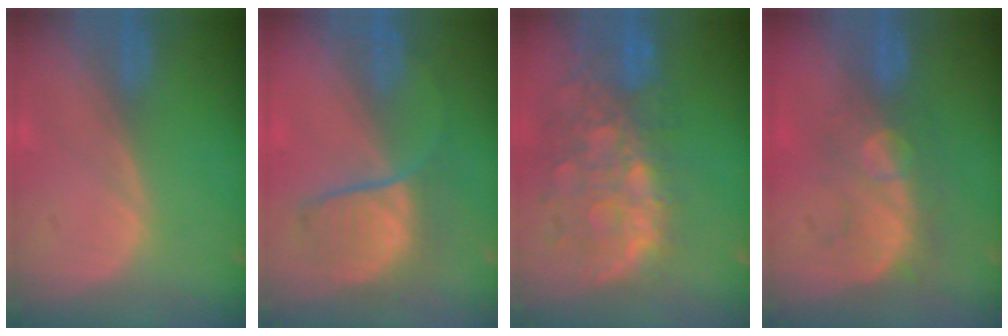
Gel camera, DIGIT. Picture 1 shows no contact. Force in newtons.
{"total": 7.2, "press": 7.2, "slide": 0.3}
{"total": 11.4, "press": 9.7, "slide": 5.9}
{"total": 8.5, "press": 7.6, "slide": 3.7}